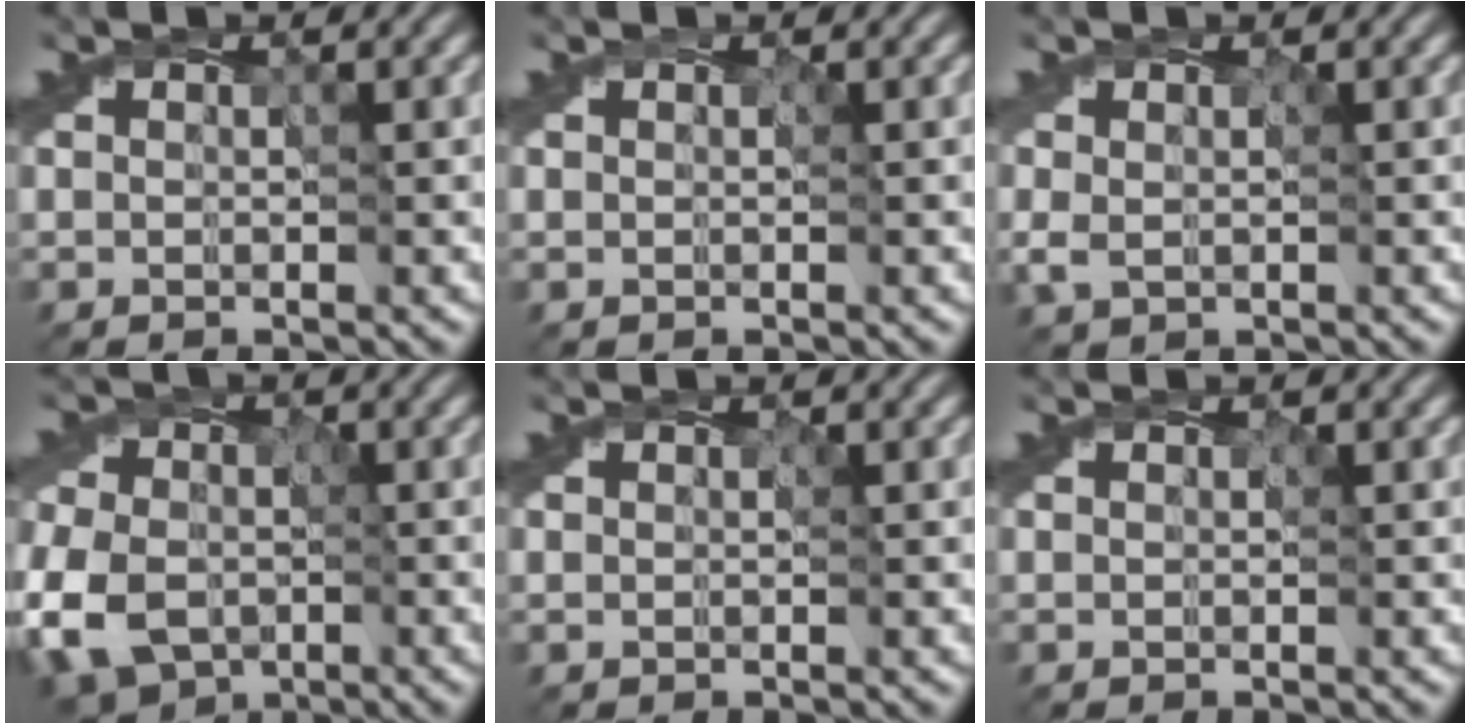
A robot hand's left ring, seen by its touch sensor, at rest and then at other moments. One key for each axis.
{"total": 0.0}
{"total": 1.7, "fx": -0.2, "fy": 1.3, "fz": 1.0, "tx": -0.028, "ty": 0.000, "tz": -0.009}
{"total": 9.3, "fx": -3.7, "fy": 6.8, "fz": 5.3, "tx": -0.126, "ty": -0.015, "tz": -0.079}
{"total": 0.0}
{"total": 0.0}